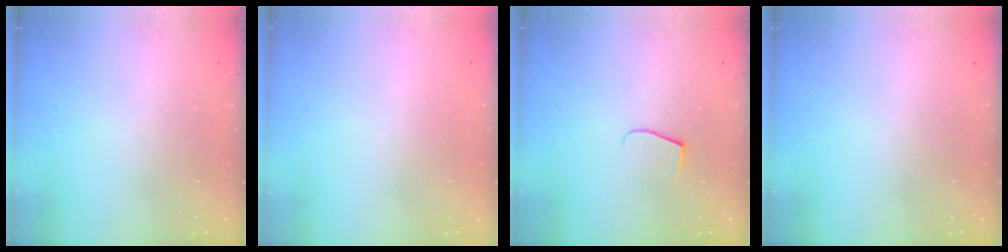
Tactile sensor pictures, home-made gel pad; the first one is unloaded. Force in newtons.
{"total": 0.6, "press": 0.5, "slide": 0.2}
{"total": 5.5, "press": 5.5, "slide": 0.6}
{"total": 0.0}